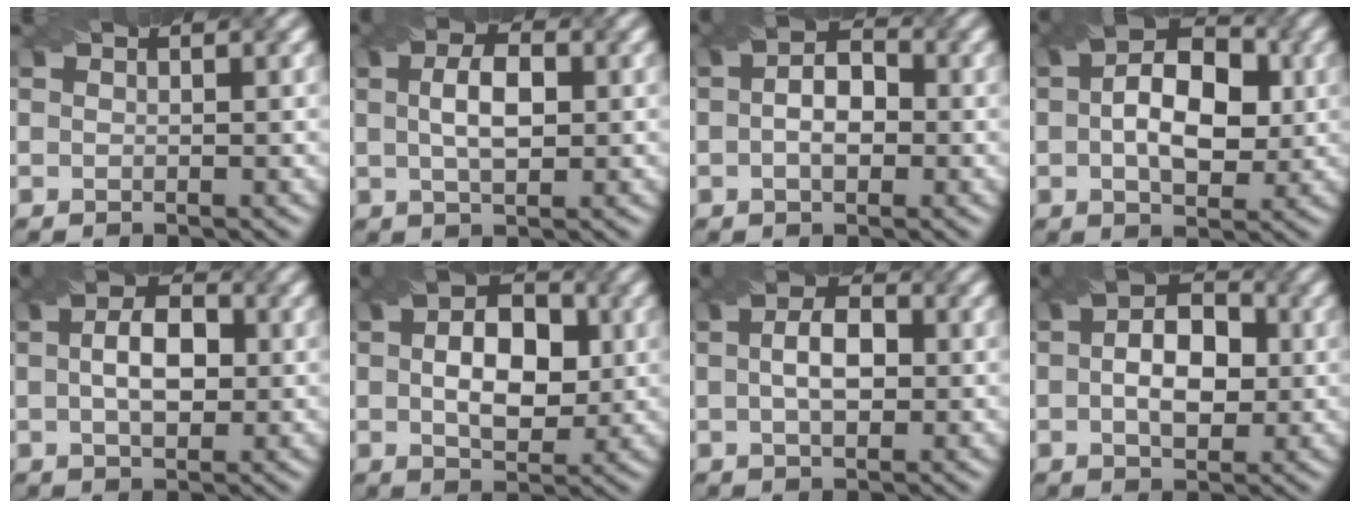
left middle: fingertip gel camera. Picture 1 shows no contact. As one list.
[{"total": 3.0, "force": [-0.1, 1.6, 2.6], "torque": [-0.045, 0.006, 0.011]}, {"total": 3.6, "force": [-0.7, 2.4, 2.5], "torque": [-0.024, 0.012, -0.007]}, {"total": 6.9, "force": [0.0, 4.4, 5.3], "torque": [-0.071, 0.014, 0.007]}, {"total": 3.9, "force": [-0.3, 2.4, 3.1], "torque": [-0.043, 0.009, 0.006]}, {"total": 5.6, "force": [0.0, 3.7, 4.2], "torque": [-0.056, 0.009, 0.011]}, {"total": 3.1, "force": [-0.4, 1.9, 2.4], "torque": [-0.034, 0.008, 0.003]}, {"total": 5.1, "force": [-0.4, 3.4, 3.8], "torque": [-0.048, 0.012, 0.003]}]